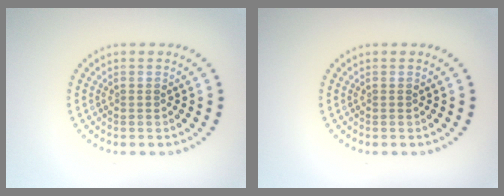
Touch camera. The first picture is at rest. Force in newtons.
{"total": 0.0}